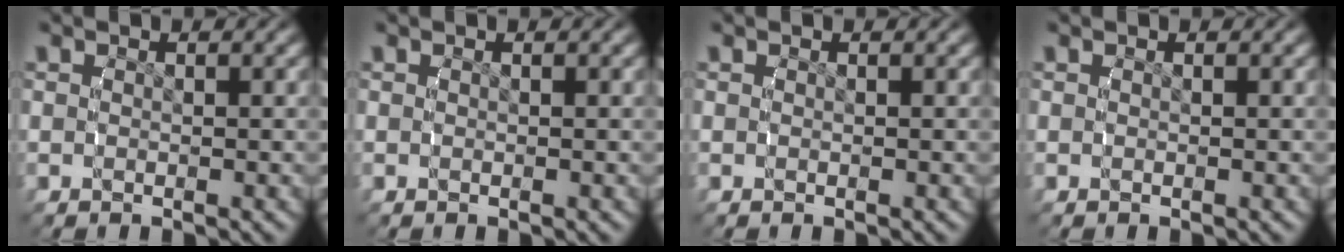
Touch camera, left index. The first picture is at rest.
{"total": 0.0}
{"total": 0.0}
{"total": 0.0}